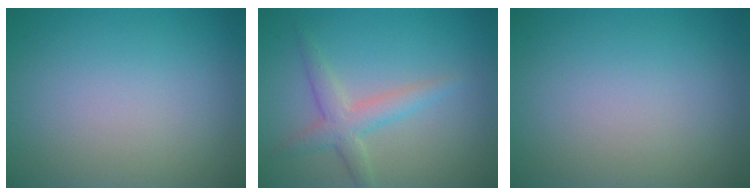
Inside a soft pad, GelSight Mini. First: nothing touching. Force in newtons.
{"total": 2.9, "press": 2.9, "slide": 0.1}
{"total": 0.0}